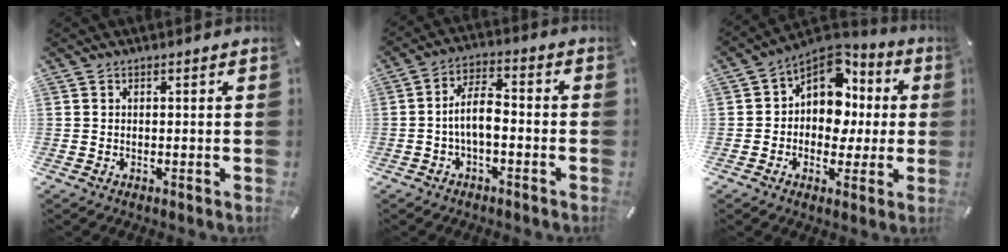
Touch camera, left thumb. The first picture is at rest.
{"total": 6.5, "force": [-1.8, 3.1, 5.4], "torque": [-0.105, 0.015, -0.034]}
{"total": 11.8, "force": [2.4, 9.8, 6.0], "torque": [-0.097, -0.026, 0.049]}